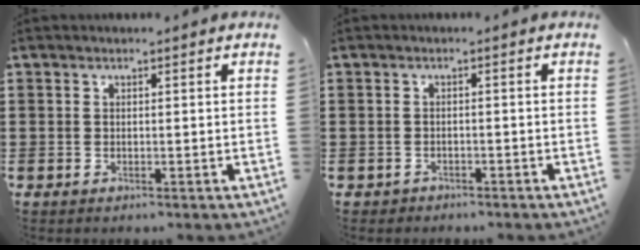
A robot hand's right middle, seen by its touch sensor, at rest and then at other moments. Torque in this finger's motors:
{"motor_torque": [-0.15, 0.07, 0.04, 0.00]}